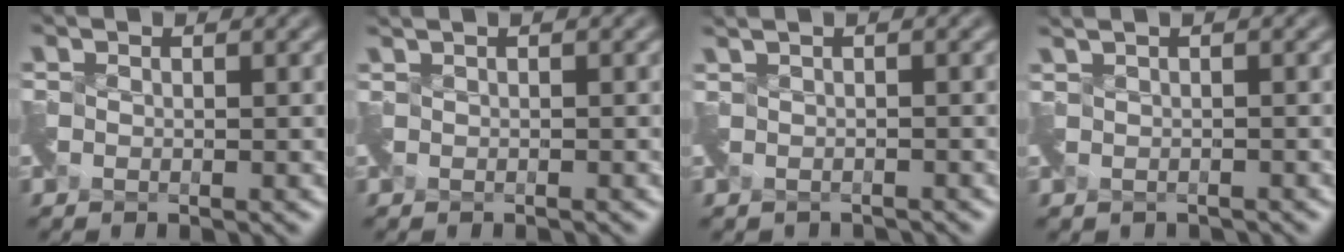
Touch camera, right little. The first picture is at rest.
{"total": 0.8, "force": [0.0, 0.2, 0.8], "torque": [-0.014, -0.007, -0.004]}
{"total": 1.8, "force": [-0.7, 1.0, 1.4], "torque": [-0.027, -0.017, -0.014]}
{"total": 1.8, "force": [-0.3, 1.0, 1.5], "torque": [-0.031, -0.013, -0.004]}